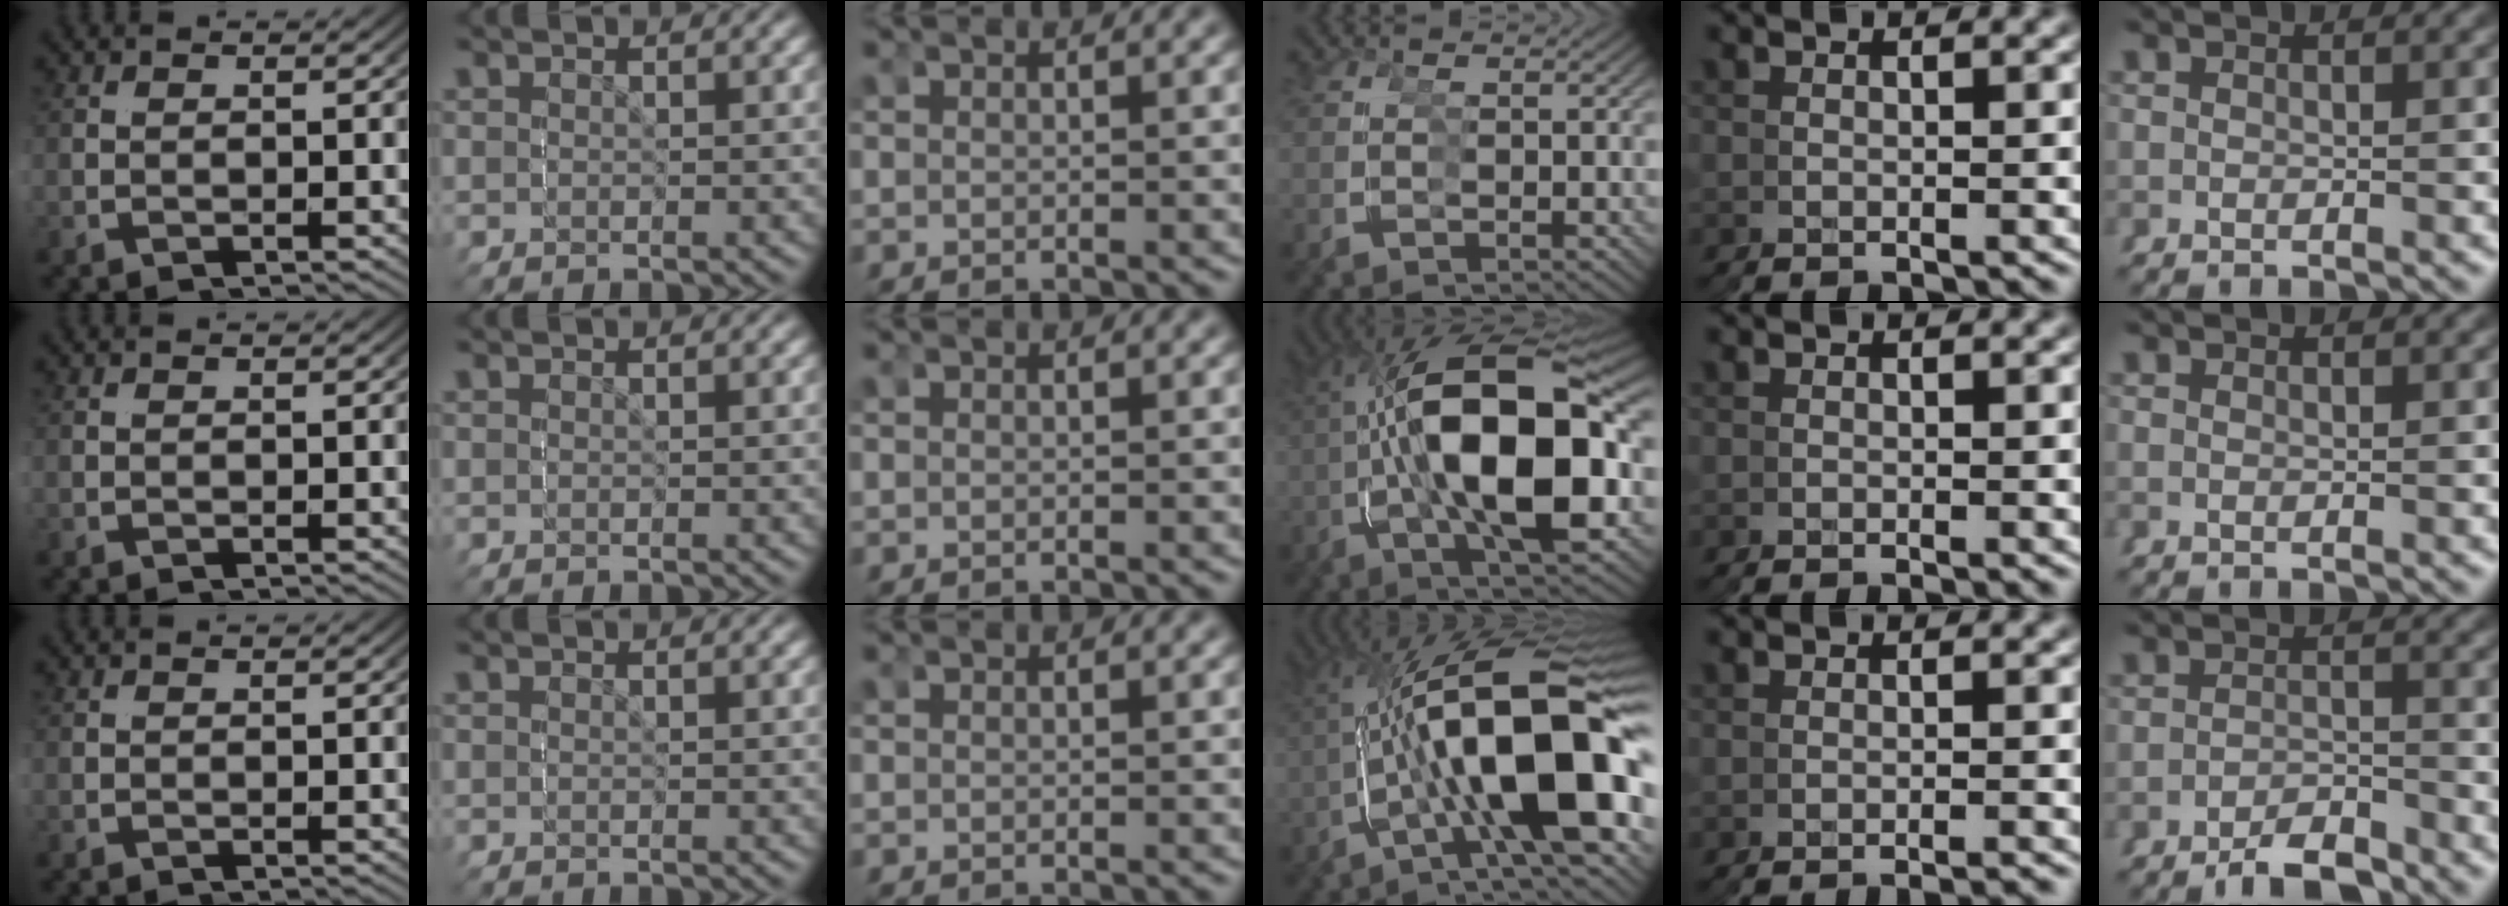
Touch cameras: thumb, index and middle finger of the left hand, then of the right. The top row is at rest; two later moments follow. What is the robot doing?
{"motion": "grasp_and_lifting", "object": "screwdriver"}